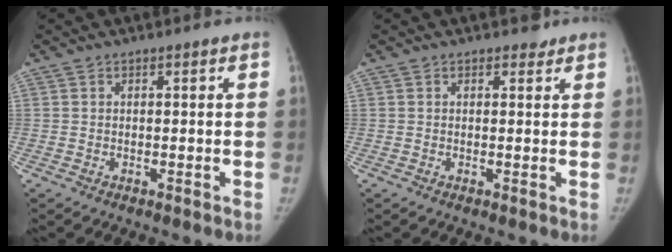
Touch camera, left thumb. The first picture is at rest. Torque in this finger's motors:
{"motor_torque": [0.70, 0.07, 0.36, -0.28, 0.03]}